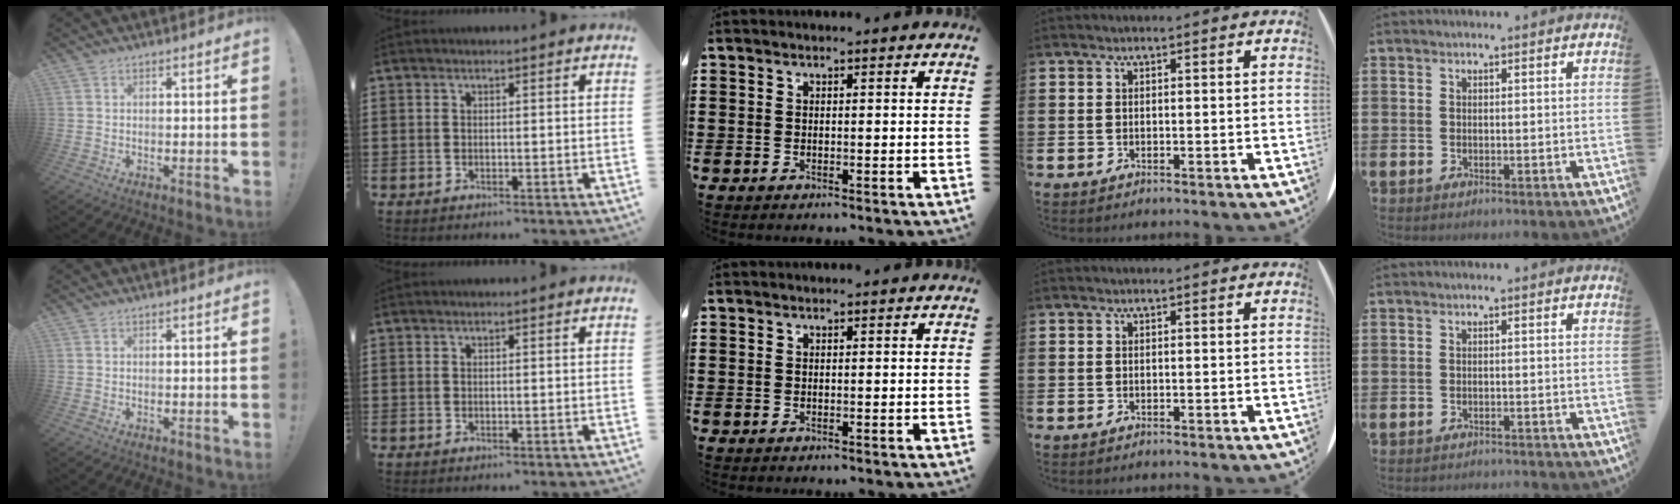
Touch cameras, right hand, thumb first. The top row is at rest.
{"little": {"total": 0.5, "force": [-0.5, 0.0, 0.0], "torque": [-0.002, 0.003, -0.011]}}